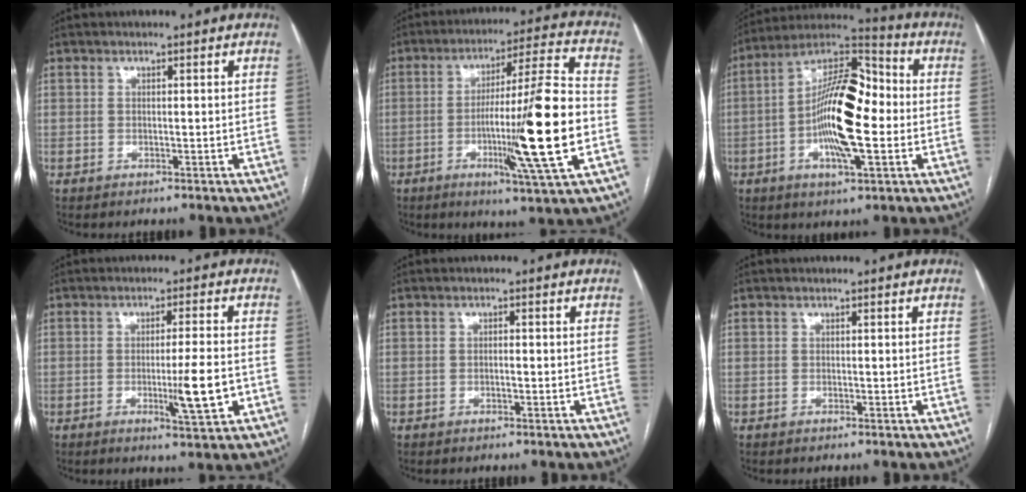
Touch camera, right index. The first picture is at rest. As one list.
[{"total": 18.8, "force": [-4.0, -0.8, 18.3], "torque": [-0.298, -0.011, -0.071]}, {"total": 16.7, "force": [-1.9, 4.8, 15.8], "torque": [-0.290, 0.022, -0.036]}, {"total": 7.4, "force": [-1.9, 0.0, 7.2], "torque": [-0.108, -0.011, -0.028]}, {"total": 1.1, "force": [-0.2, 0.3, 1.0], "torque": [-0.019, 0.001, -0.005]}, {"total": 0.0}]